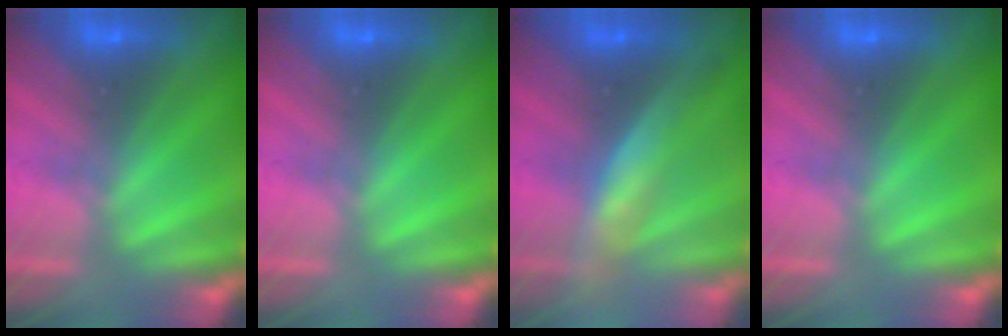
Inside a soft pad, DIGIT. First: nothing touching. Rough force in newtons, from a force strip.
{"total": 0.0}
{"total": 4.5}
{"total": 0.0}